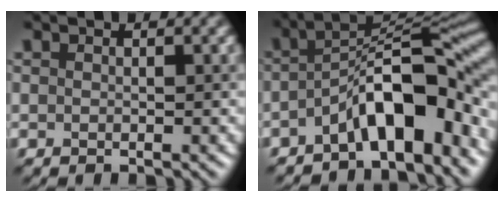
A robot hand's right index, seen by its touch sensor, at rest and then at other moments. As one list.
[{"total": 9.2, "force": [-3.9, 3.3, 7.6], "torque": [-0.097, 0.015, -0.077]}]